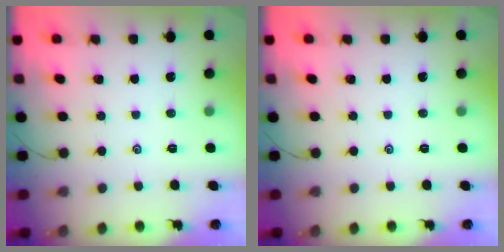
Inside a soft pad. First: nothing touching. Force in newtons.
{"total": 0.0}